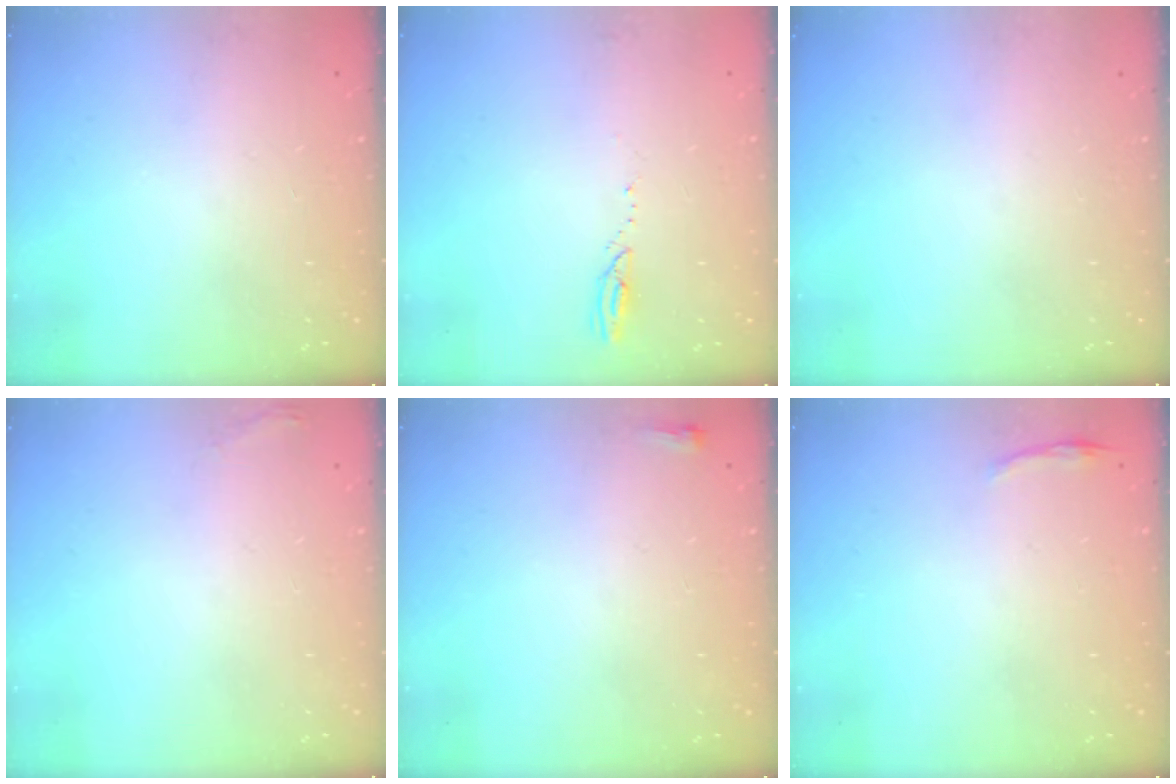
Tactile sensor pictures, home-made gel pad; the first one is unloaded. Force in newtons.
{"total": 2.3, "press": 2.3, "slide": 0.3}
{"total": 0.0}
{"total": 3.9, "press": 3.2, "slide": 2.2}
{"total": 2.1, "press": 2.0, "slide": 0.5}
{"total": 3.3, "press": 3.2, "slide": 0.7}